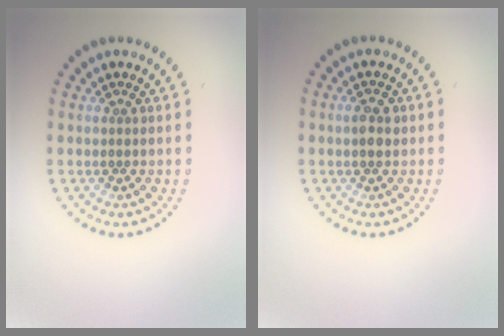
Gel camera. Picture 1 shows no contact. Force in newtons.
{"total": 1.8, "press": 1.7, "slide": 0.3}